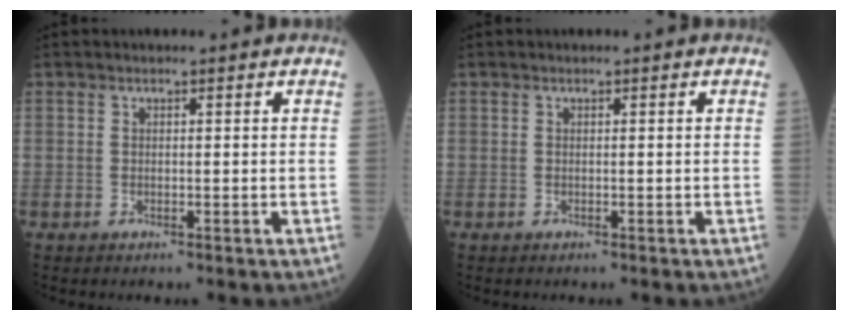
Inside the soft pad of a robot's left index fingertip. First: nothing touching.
{"total": 0.0}